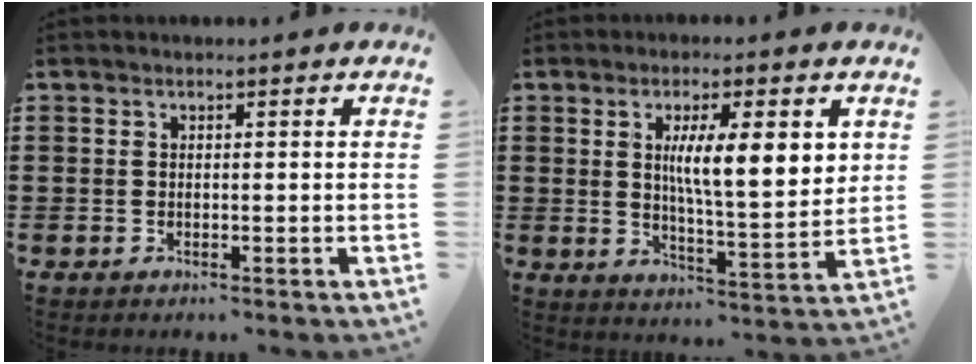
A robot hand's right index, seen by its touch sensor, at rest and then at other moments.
{"total": 9.3, "force": [2.8, 2.3, 8.6], "torque": [-0.146, -0.005, 0.040]}